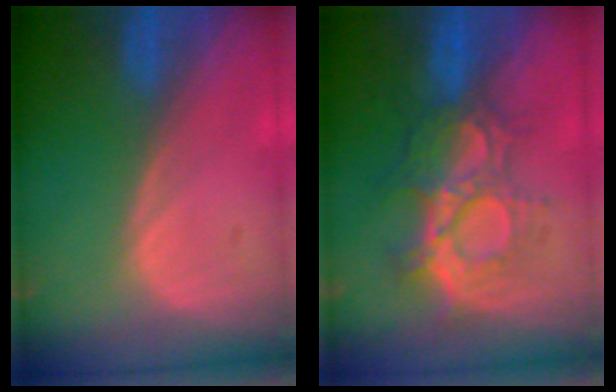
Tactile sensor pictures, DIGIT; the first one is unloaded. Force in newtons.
{"total": 8.7, "press": 8.5, "slide": 1.9}